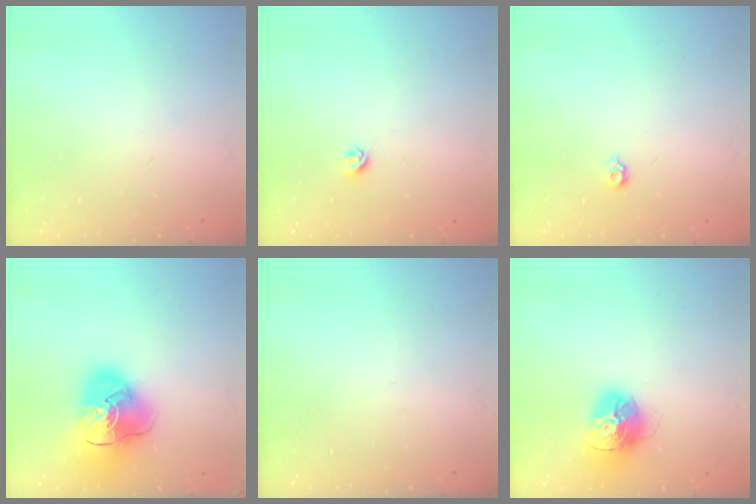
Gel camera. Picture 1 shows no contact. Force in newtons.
{"total": 5.0, "press": 4.9, "slide": 0.7}
{"total": 4.2, "press": 4.1, "slide": 0.8}
{"total": 18.1, "press": 17.9, "slide": 2.7}
{"total": 0.0}
{"total": 15.1, "press": 15.0, "slide": 1.5}